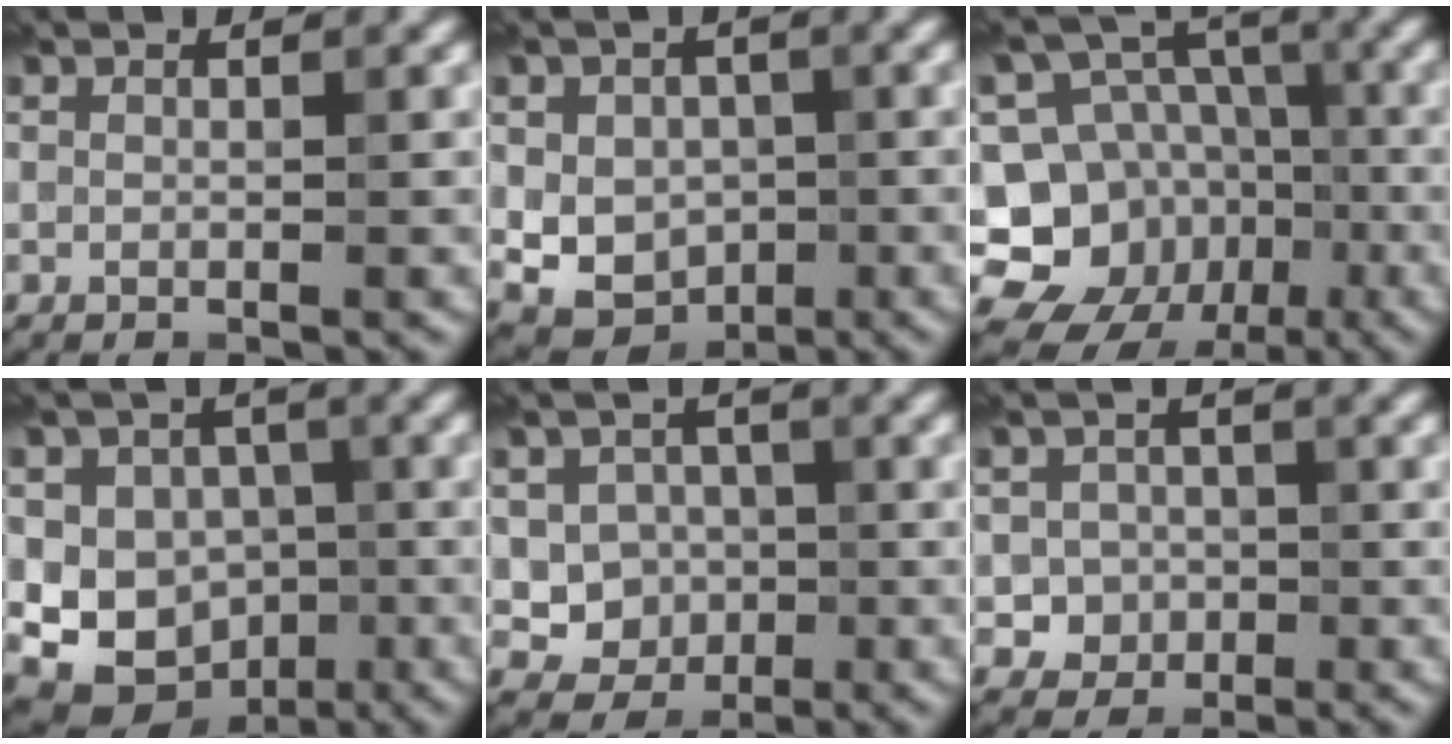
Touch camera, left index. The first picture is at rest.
{"total": 5.3, "force": [0.1, 4.4, 2.9], "torque": [-0.038, -0.003, -0.004]}
{"total": 11.7, "force": [-4.1, 10.1, 4.2], "torque": [-0.073, 0.007, -0.091]}
{"total": 8.8, "force": [-0.9, 7.9, 3.8], "torque": [-0.044, 0.005, -0.037]}
{"total": 3.9, "force": [-0.4, 3.5, 1.5], "torque": [-0.018, -0.002, -0.011]}
{"total": 2.9, "force": [-0.6, 2.7, 0.7], "torque": [0.009, 0.001, -0.019]}